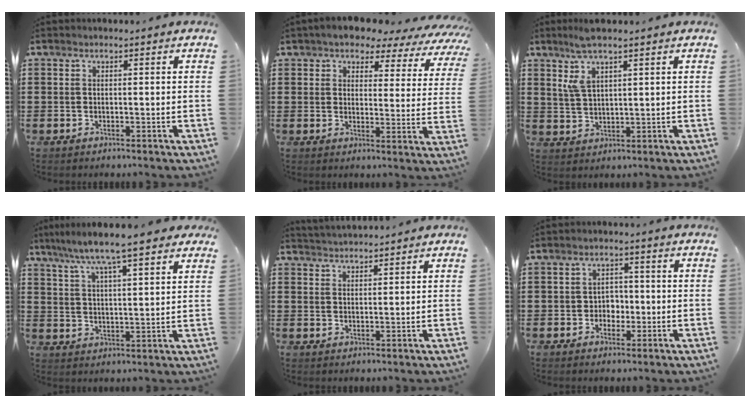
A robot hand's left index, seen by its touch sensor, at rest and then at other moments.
{"total": 4.3, "force": [3.9, 1.4, 1.1], "torque": [-0.046, -0.018, 0.065]}
{"total": 5.2, "force": [3.1, 1.1, 4.0], "torque": [-0.086, 0.004, 0.055]}
{"total": 7.3, "force": [6.0, 0.3, 4.2], "torque": [-0.102, -0.019, 0.101]}
{"total": 2.2, "force": [2.2, -0.2, -0.3], "torque": [0.000, -0.002, 0.042]}
{"total": 3.0, "force": [-0.8, 2.5, 1.4], "torque": [-0.027, 0.002, -0.022]}